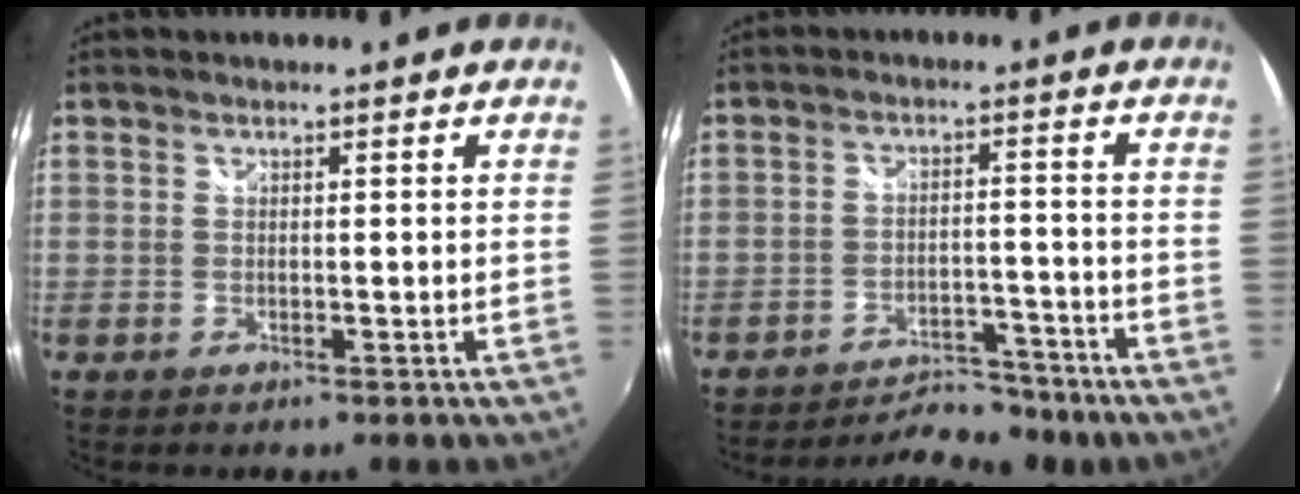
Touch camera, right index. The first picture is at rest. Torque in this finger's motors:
{"motor_torque": [0.33, -0.50, 0.02, 0.01]}